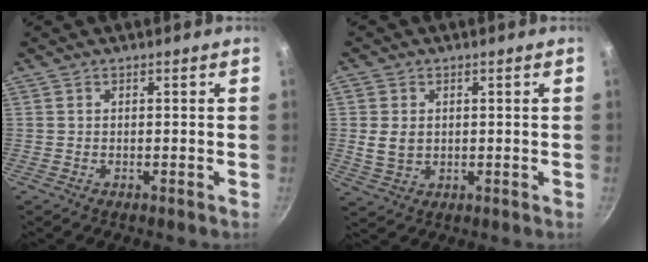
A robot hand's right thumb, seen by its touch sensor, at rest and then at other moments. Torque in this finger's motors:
{"motor_torque": [-0.28, 0.33, 0.18, -0.12, 0.19]}